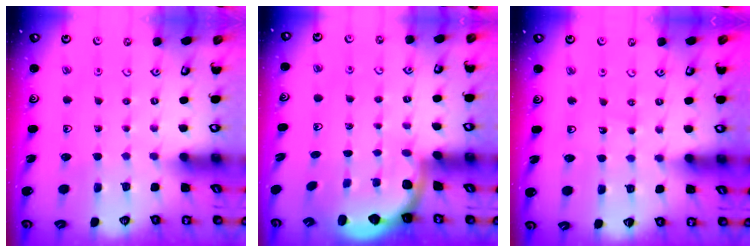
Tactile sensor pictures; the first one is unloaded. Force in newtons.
{"total": 2.5, "press": 2.2, "slide": 1.3}
{"total": 5.5, "press": 4.9, "slide": 2.4}